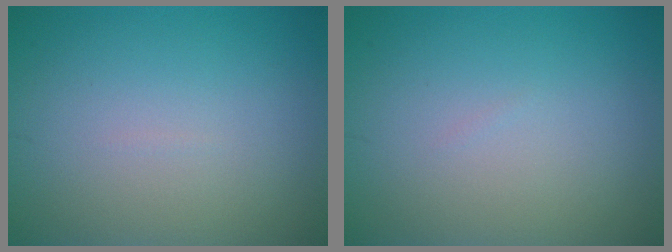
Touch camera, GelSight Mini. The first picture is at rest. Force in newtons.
{"total": 0.0}